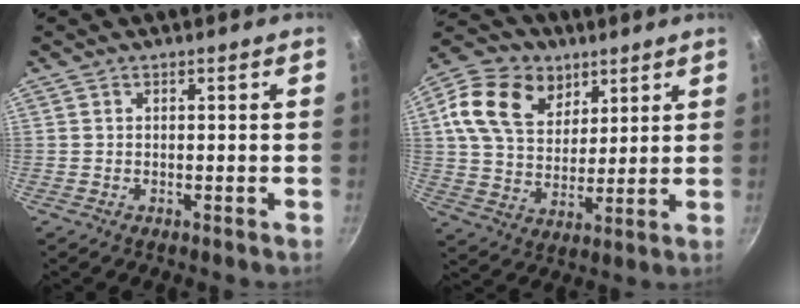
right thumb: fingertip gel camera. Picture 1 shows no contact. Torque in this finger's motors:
{"motor_torque": [-1.21, 1.49, 0.25, -0.19, 0.17]}